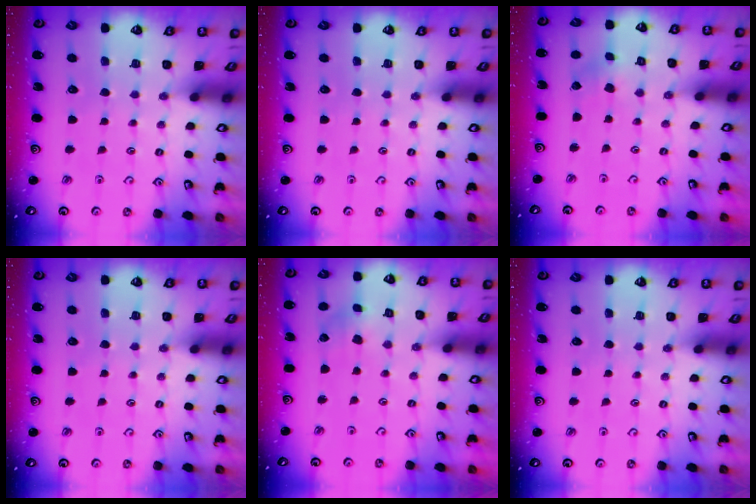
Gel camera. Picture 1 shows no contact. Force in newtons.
{"total": 0.0}
{"total": 1.2, "press": 1.2, "slide": 0.2}
{"total": 0.0}
{"total": 2.6, "press": 2.6, "slide": 0.5}
{"total": 0.0}